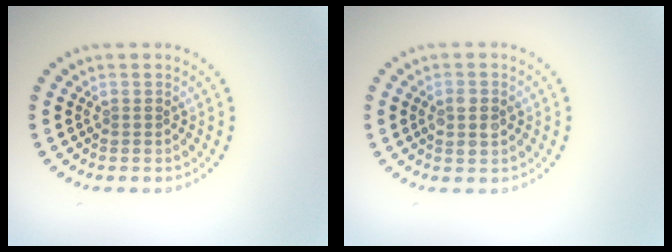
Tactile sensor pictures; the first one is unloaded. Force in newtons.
{"total": 1.8, "press": 1.8, "slide": 0.2}